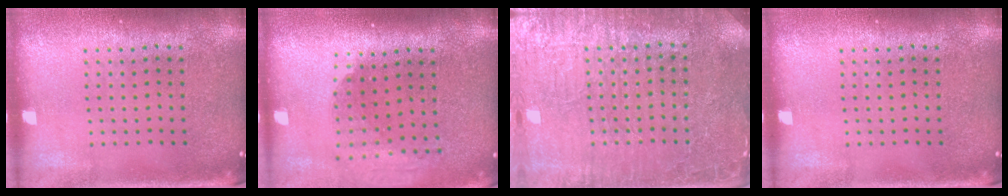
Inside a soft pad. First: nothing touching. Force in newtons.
{"total": 2.0, "press": 1.5, "slide": 1.3}
{"total": 4.1, "press": 3.9, "slide": 1.1}
{"total": 0.0}